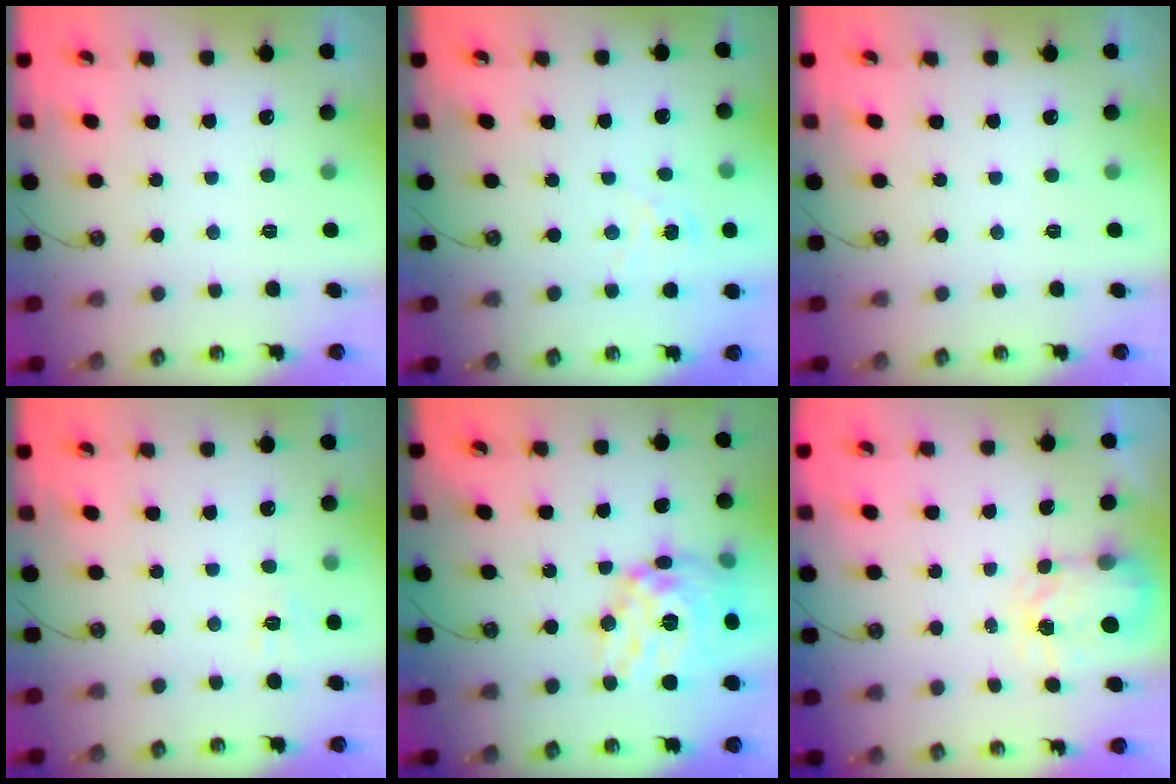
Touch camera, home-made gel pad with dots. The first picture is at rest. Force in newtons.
{"total": 1.6, "press": 1.6, "slide": 0.2}
{"total": 0.0}
{"total": 7.4, "press": 7.4, "slide": 0.5}
{"total": 21.6, "press": 21.5, "slide": 2.1}
{"total": 4.1, "press": 4.1, "slide": 0.5}